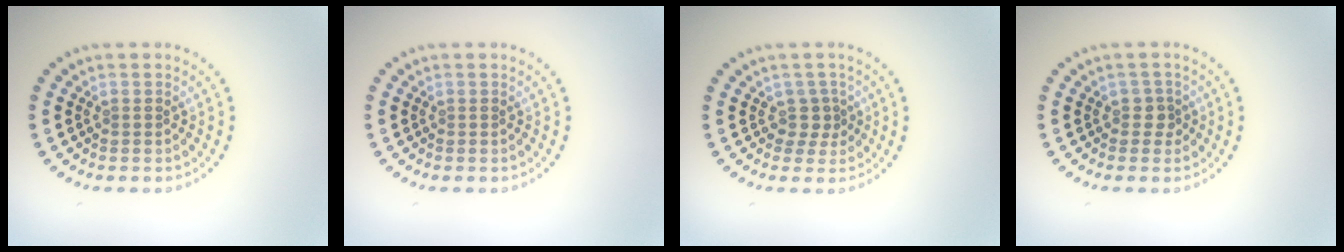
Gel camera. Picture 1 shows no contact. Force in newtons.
{"total": 0.0}
{"total": 1.6, "press": 1.2, "slide": 1.1}
{"total": 1.2, "press": 1.0, "slide": 0.6}